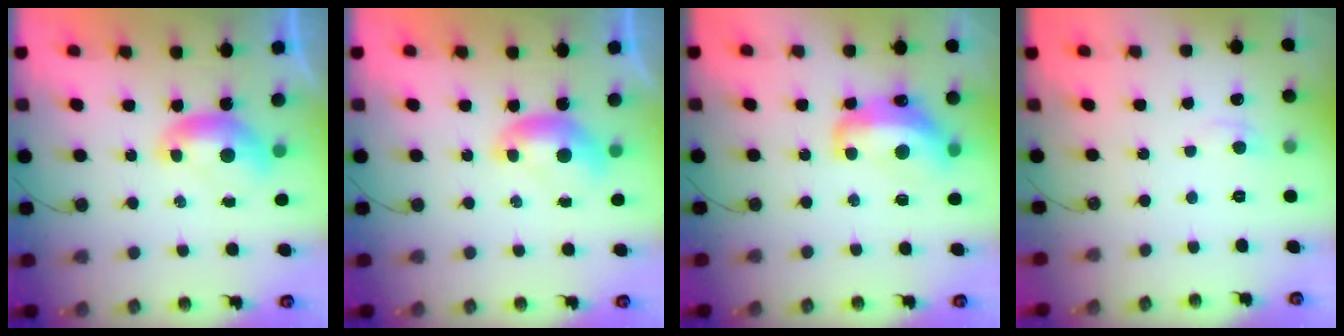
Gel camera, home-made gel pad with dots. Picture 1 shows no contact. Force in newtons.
{"total": 0.0}
{"total": 8.1, "press": 8.0, "slide": 1.1}
{"total": 0.6, "press": 0.6, "slide": 0.2}